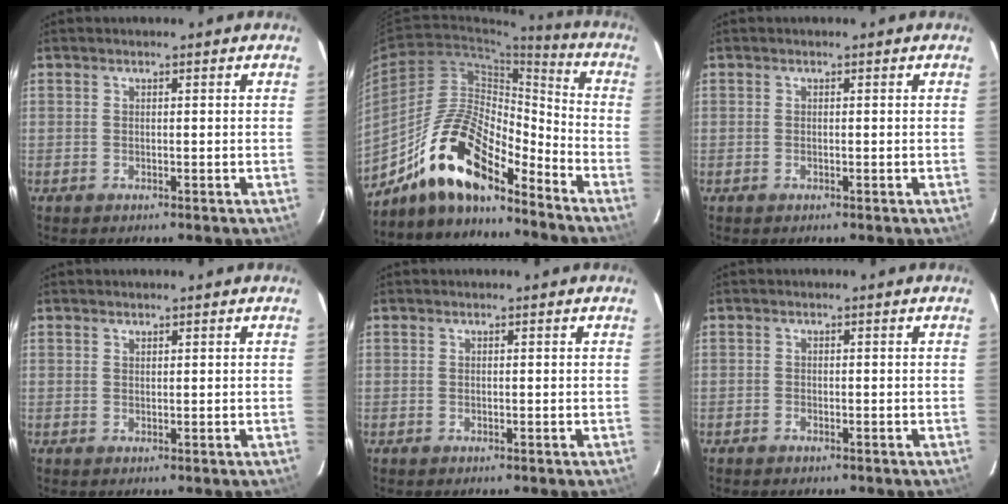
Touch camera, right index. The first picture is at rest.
{"total": 16.7, "force": [-12.7, 5.3, 9.4], "torque": [-0.178, 0.014, -0.237]}
{"total": 0.0}
{"total": 0.6, "force": [0.5, 0.3, 0.1], "torque": [-0.001, 0.001, 0.010]}
{"total": 0.0}
{"total": 1.0, "force": [-0.8, 0.6, 0.2], "torque": [-0.007, 0.001, -0.014]}